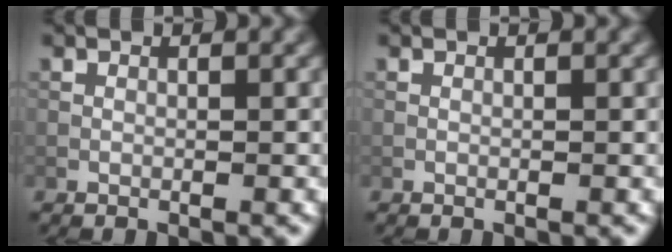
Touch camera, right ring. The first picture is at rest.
{"total": 0.0}